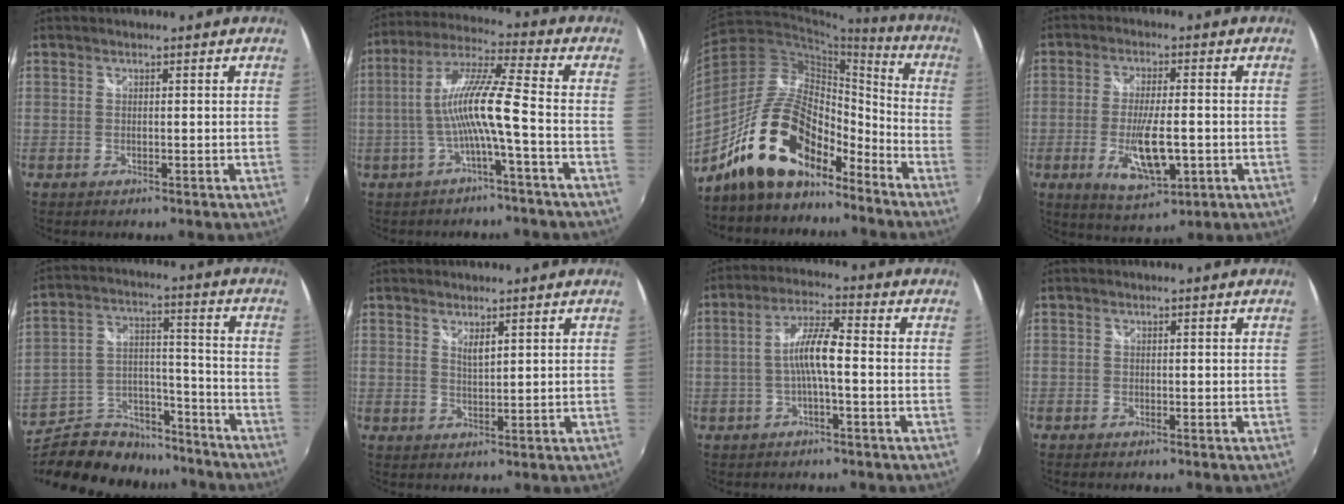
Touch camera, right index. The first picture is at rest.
{"total": 10.5, "force": [-3.0, -0.5, 10.1], "torque": [-0.199, 0.010, -0.050]}
{"total": 18.9, "force": [-13.8, 8.5, 9.8], "torque": [-0.187, 0.020, -0.239]}
{"total": 10.4, "force": [-2.9, 3.2, 9.4], "torque": [-0.180, -0.022, -0.041]}
{"total": 22.7, "force": [-18.1, 10.4, 8.9], "torque": [-0.196, 0.035, -0.267]}
{"total": 2.3, "force": [1.4, 0.6, 1.7], "torque": [-0.029, -0.004, 0.023]}
{"total": 6.6, "force": [-1.3, 0.8, 6.4], "torque": [-0.131, 0.011, -0.024]}
{"total": 0.7, "force": [-0.5, 0.3, 0.2], "torque": [-0.005, -0.003, -0.013]}